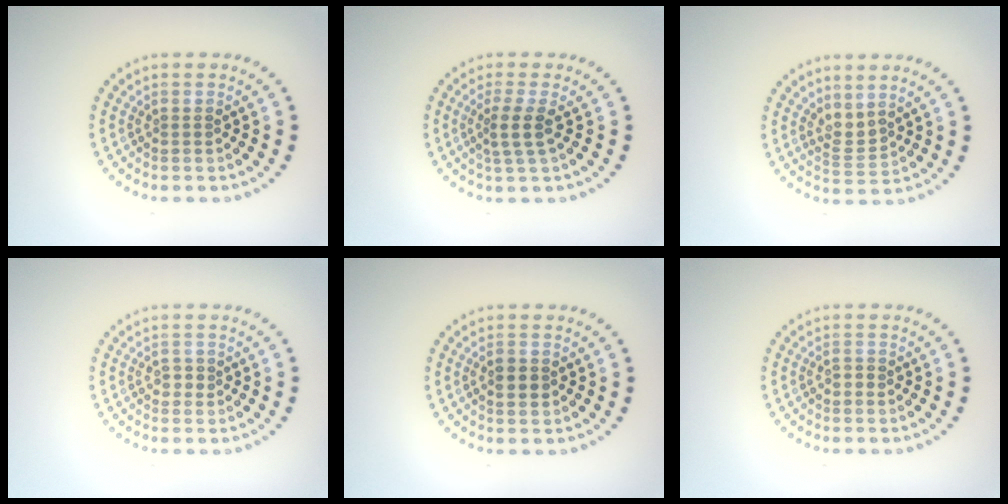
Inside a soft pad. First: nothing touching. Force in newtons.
{"total": 2.2, "press": 1.7, "slide": 1.3}
{"total": 2.0, "press": 1.4, "slide": 1.4}
{"total": 1.1, "press": 1.1, "slide": 0.2}
{"total": 1.6, "press": 1.6, "slide": 0.2}
{"total": 0.7, "press": 0.7, "slide": 0.2}